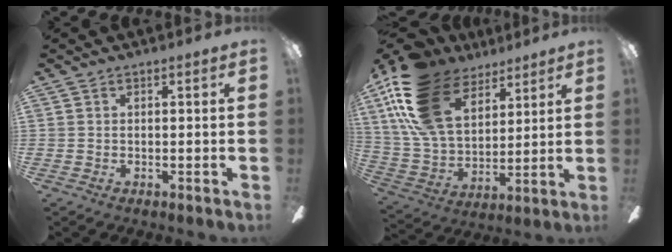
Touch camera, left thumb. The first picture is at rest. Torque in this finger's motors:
{"motor_torque": [2.50, 2.51, 1.39, -1.38, 0.21]}